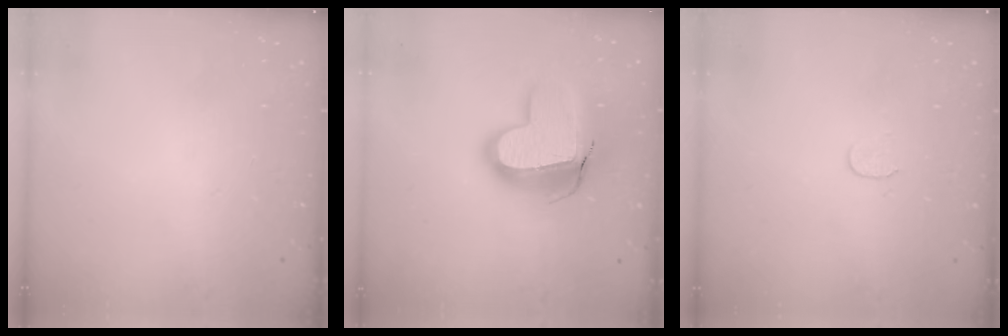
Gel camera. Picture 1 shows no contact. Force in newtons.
{"total": 17.3, "press": 17.2, "slide": 1.3}
{"total": 3.8, "press": 3.8, "slide": 0.3}